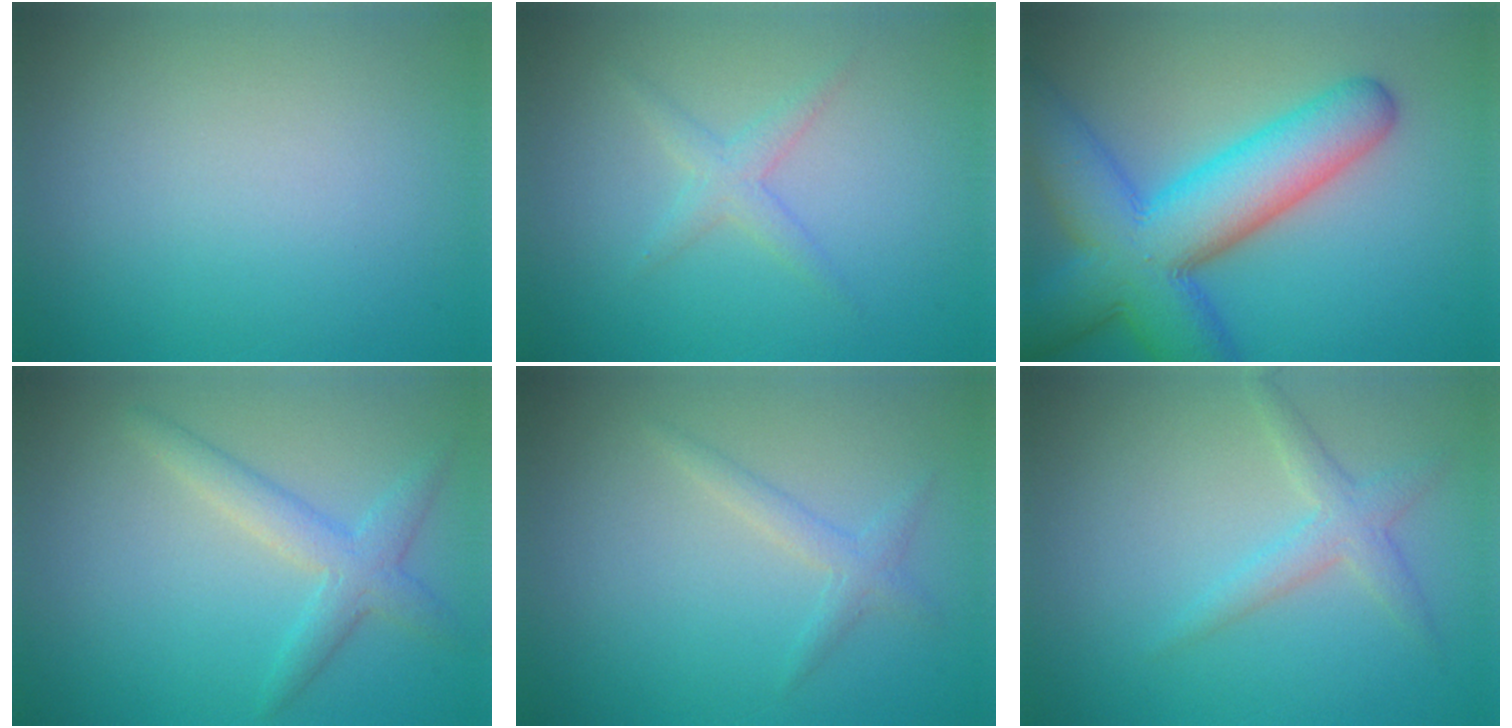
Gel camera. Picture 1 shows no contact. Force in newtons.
{"total": 1.7, "press": 1.7, "slide": 0.1}
{"total": 11.1, "press": 11.1, "slide": 0.4}
{"total": 3.0, "press": 3.0, "slide": 0.1}
{"total": 1.5, "press": 1.5, "slide": 0.1}
{"total": 2.3, "press": 2.2, "slide": 0.1}